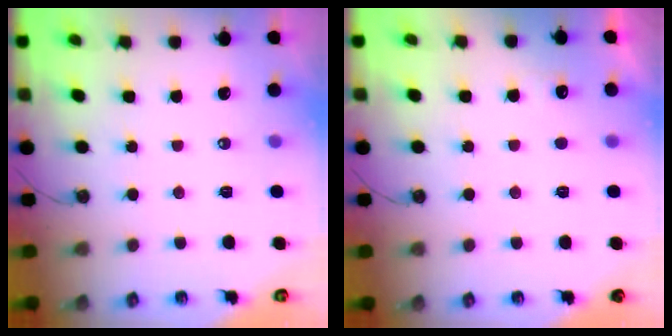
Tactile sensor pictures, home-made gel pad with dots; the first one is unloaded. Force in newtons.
{"total": 2.6, "press": 2.4, "slide": 1.0}